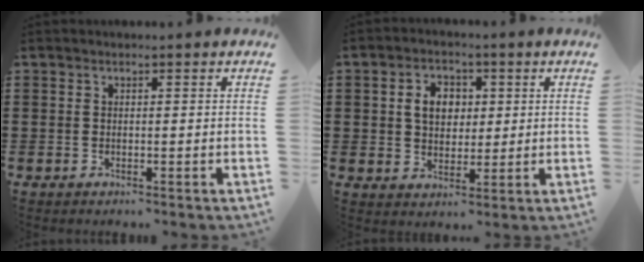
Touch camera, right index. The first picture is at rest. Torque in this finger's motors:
{"motor_torque": [0.24, 0.14, 0.31, 0.02]}